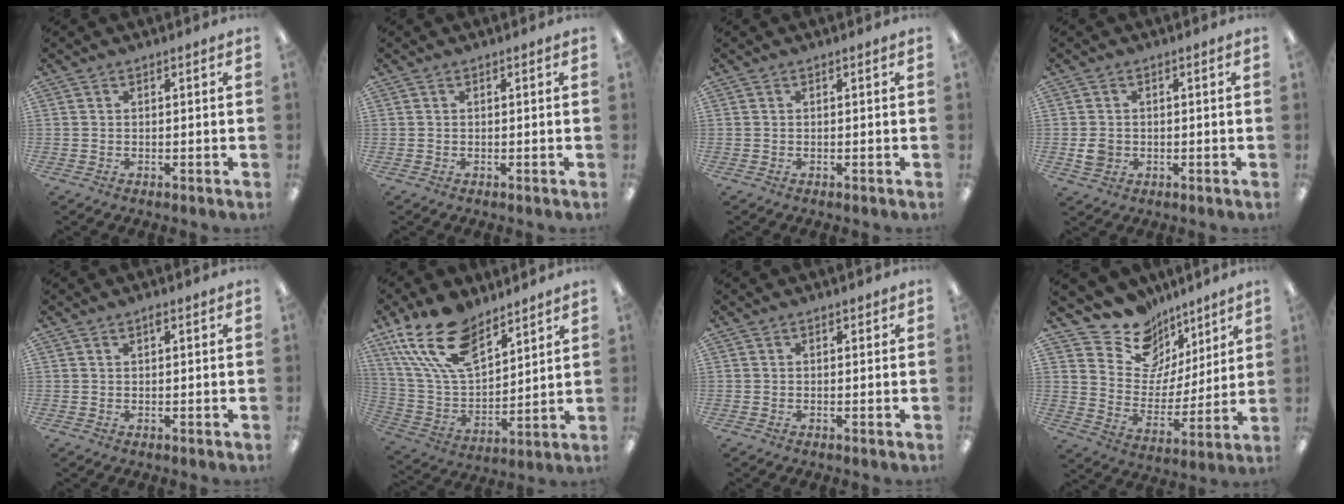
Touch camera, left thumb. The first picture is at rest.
{"total": 0.0}
{"total": 0.0}
{"total": 3.6, "force": [-0.2, 3.2, 1.8], "torque": [-0.013, 0.000, -0.004]}
{"total": 1.2, "force": [0.8, 0.5, 0.8], "torque": [-0.009, -0.001, 0.012]}
{"total": 19.3, "force": [12.7, 9.6, 11.0], "torque": [-0.227, -0.057, 0.234]}
{"total": 0.7, "force": [0.4, 0.5, 0.3], "torque": [-0.006, 0.001, 0.008]}
{"total": 14.1, "force": [10.3, 9.1, 3.0], "torque": [-0.072, -0.086, 0.196]}